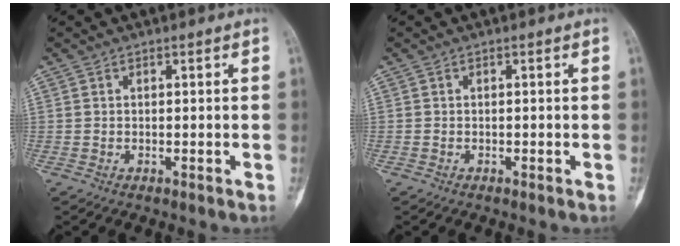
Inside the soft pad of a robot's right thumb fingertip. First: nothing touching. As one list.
[{"total": 0.0}]